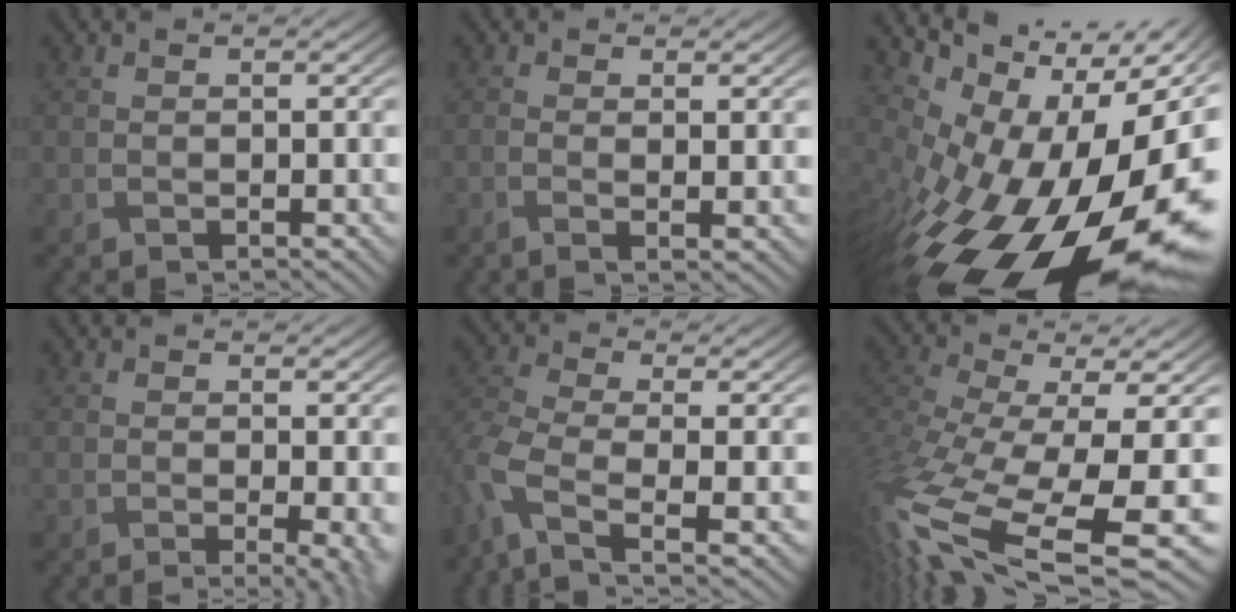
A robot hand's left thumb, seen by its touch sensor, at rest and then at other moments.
{"total": 1.5, "force": [0.3, 0.2, 1.4], "torque": [-0.023, 0.006, -0.008]}
{"total": 18.2, "force": [-2.9, 9.9, 15.1], "torque": [-0.237, -0.028, -0.043]}
{"total": 3.2, "force": [-1.2, 0.7, 2.8], "torque": [-0.039, -0.004, -0.011]}
{"total": 6.0, "force": [-2.8, 2.2, 4.9], "torque": [-0.129, -0.012, -0.068]}
{"total": 14.7, "force": [-5.2, 5.7, 12.5], "torque": [-0.333, -0.061, -0.044]}